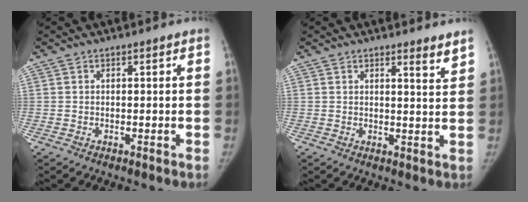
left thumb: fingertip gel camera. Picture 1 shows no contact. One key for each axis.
{"total": 3.2, "fx": 2.6, "fy": 0.3, "fz": 1.8, "tx": -0.022, "ty": -0.024, "tz": 0.032}